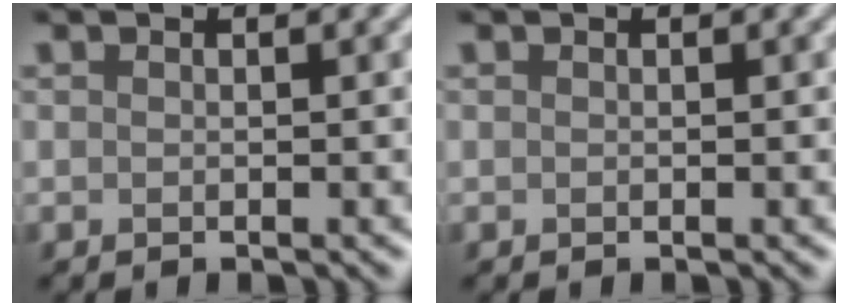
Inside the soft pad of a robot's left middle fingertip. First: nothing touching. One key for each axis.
{"total": 0.0}